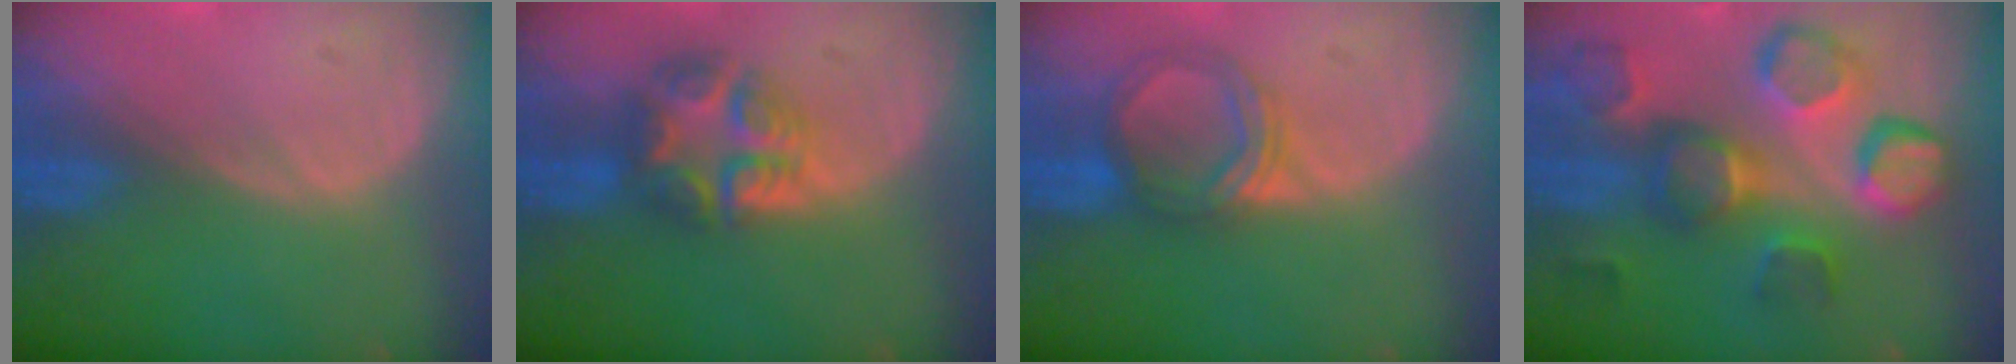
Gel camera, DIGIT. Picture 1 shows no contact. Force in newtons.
{"total": 7.6, "press": 6.6, "slide": 3.7}
{"total": 5.5, "press": 5.2, "slide": 1.8}
{"total": 12.2, "press": 11.0, "slide": 5.4}